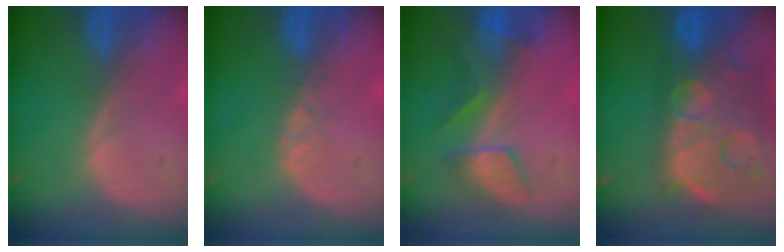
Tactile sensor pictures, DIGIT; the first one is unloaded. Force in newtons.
{"total": 1.0, "press": 1.0, "slide": 0.2}
{"total": 5.2, "press": 5.0, "slide": 1.2}
{"total": 14.5, "press": 11.7, "slide": 8.5}